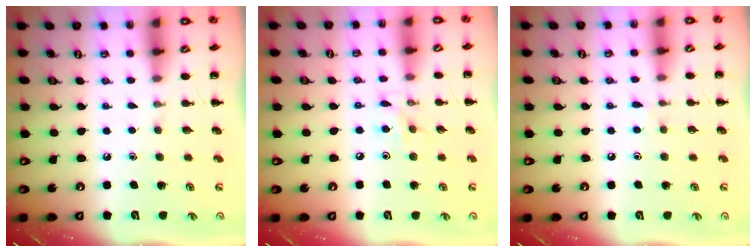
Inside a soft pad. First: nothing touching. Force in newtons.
{"total": 5.2, "press": 5.1, "slide": 1.2}
{"total": 4.0, "press": 3.6, "slide": 1.6}